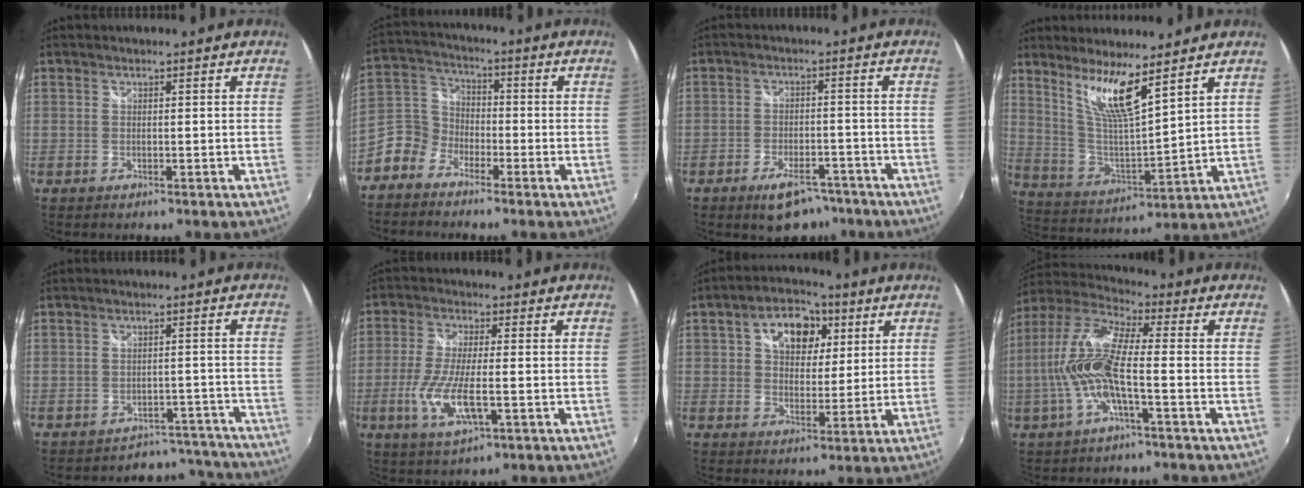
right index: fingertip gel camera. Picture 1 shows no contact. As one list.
[{"total": 7.4, "force": [-4.9, 5.2, 1.6], "torque": [-0.038, 0.028, -0.117]}, {"total": 8.6, "force": [-6.2, 4.1, 4.3], "torque": [-0.092, 0.004, -0.088]}, {"total": 10.7, "force": [7.5, 0.8, 7.6], "torque": [-0.135, -0.010, 0.153]}, {"total": 9.2, "force": [-8.5, 3.5, -0.7], "torque": [0.025, 0.045, -0.099]}, {"total": 10.3, "force": [-3.0, 2.8, 9.4], "torque": [-0.196, -0.016, -0.057]}, {"total": 11.5, "force": [4.1, 7.8, 7.4], "torque": [-0.131, 0.030, 0.068]}, {"total": 13.3, "force": [-2.3, 2.4, 12.9], "torque": [-0.257, 0.000, -0.047]}]